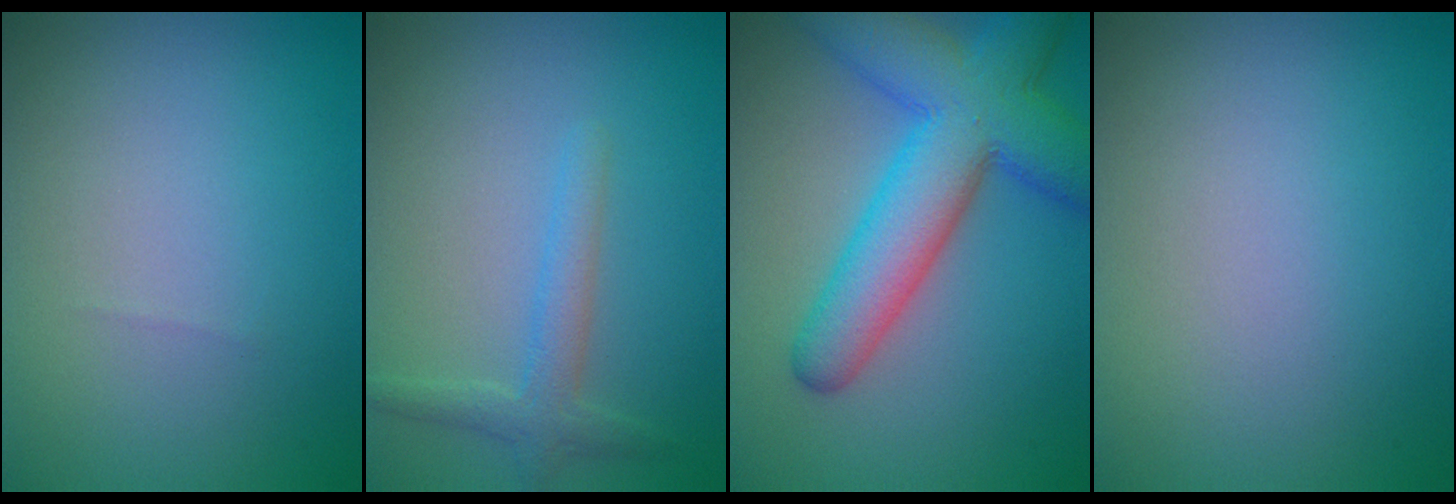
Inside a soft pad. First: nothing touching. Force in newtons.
{"total": 2.3, "press": 2.3, "slide": 0.2}
{"total": 9.3, "press": 9.3, "slide": 0.3}
{"total": 0.0}